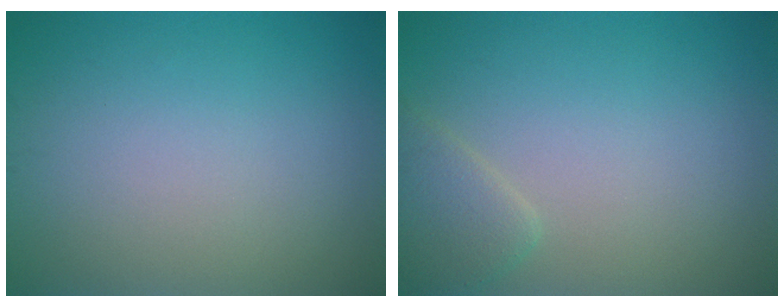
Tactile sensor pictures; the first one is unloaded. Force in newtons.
{"total": 2.3, "press": 2.3, "slide": 0.2}